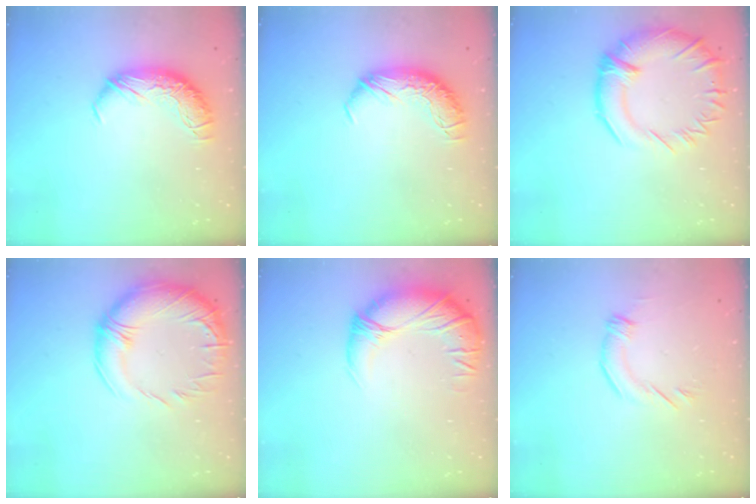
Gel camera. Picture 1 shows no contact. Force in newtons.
{"total": 0.0}
{"total": 8.5, "press": 7.8, "slide": 3.4}
{"total": 6.0, "press": 4.5, "slide": 4.0}
{"total": 4.8, "press": 3.2, "slide": 3.6}
{"total": 2.4, "press": 2.1, "slide": 1.0}